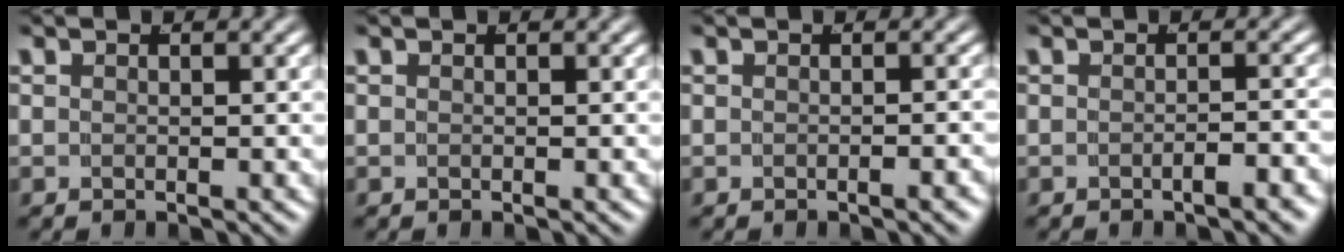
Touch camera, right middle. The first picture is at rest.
{"total": 0.0}
{"total": 0.7, "force": [-0.6, -0.1, 0.3], "torque": [-0.005, 0.006, -0.011]}
{"total": 1.4, "force": [-1.3, -0.1, 0.7], "torque": [-0.005, 0.006, -0.024]}